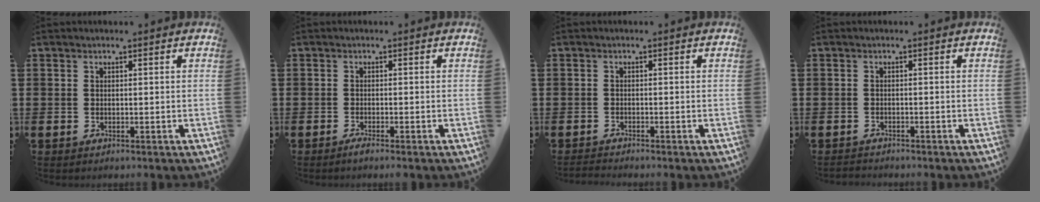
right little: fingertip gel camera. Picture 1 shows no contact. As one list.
[{"total": 0.9, "force": [-0.6, 0.0, 0.7], "torque": [-0.011, -0.003, -0.011]}, {"total": 0.8, "force": [-0.7, 0.0, 0.1], "torque": [-0.003, -0.003, -0.015]}, {"total": 0.7, "force": [-0.7, 0.1, -0.1], "torque": [-0.002, 0.000, -0.016]}]